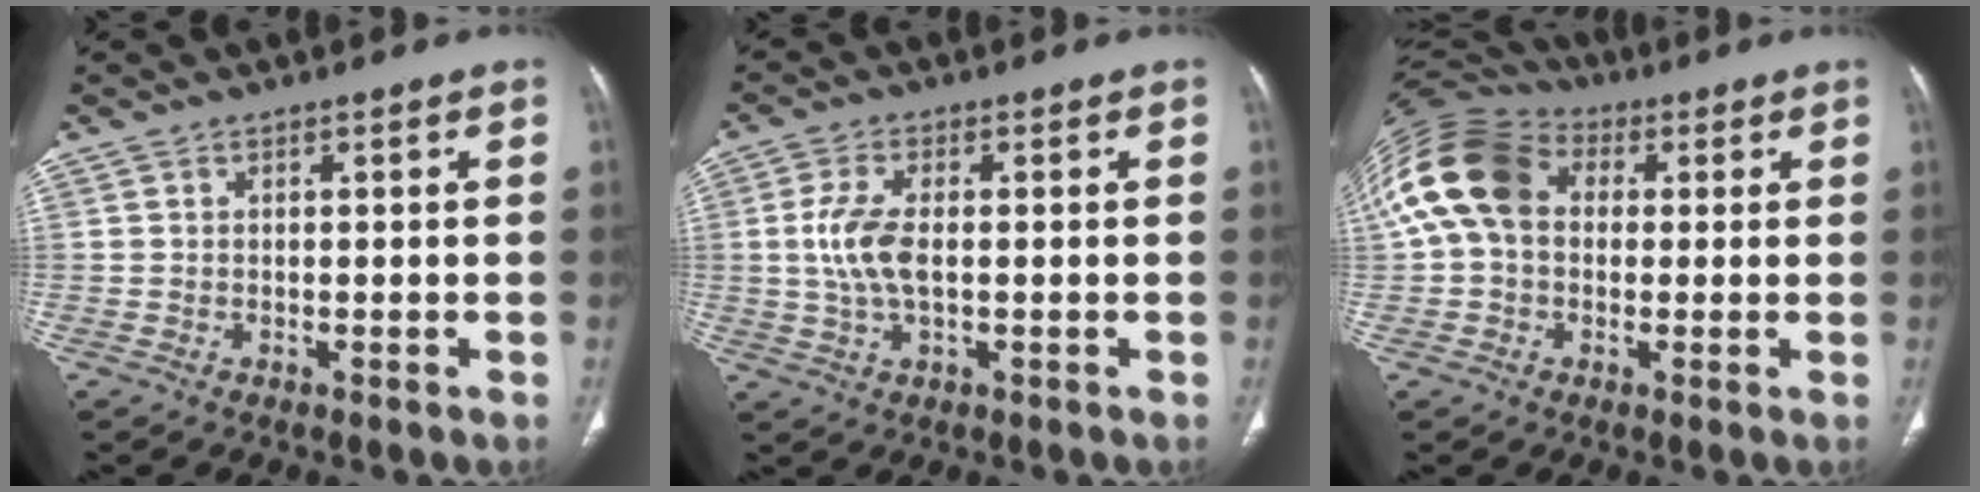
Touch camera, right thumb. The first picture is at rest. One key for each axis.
{"total": 6.9, "fx": 0.2, "fy": 3.1, "fz": 6.1, "tx": -0.140, "ty": 0.002, "tz": 0.002}
{"total": 17.1, "fx": 2.7, "fy": 12.7, "fz": 11.1, "tx": -0.231, "ty": 0.044, "tz": 0.040}